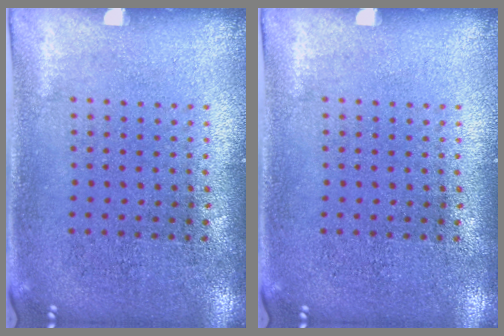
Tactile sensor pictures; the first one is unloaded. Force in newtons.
{"total": 0.0}